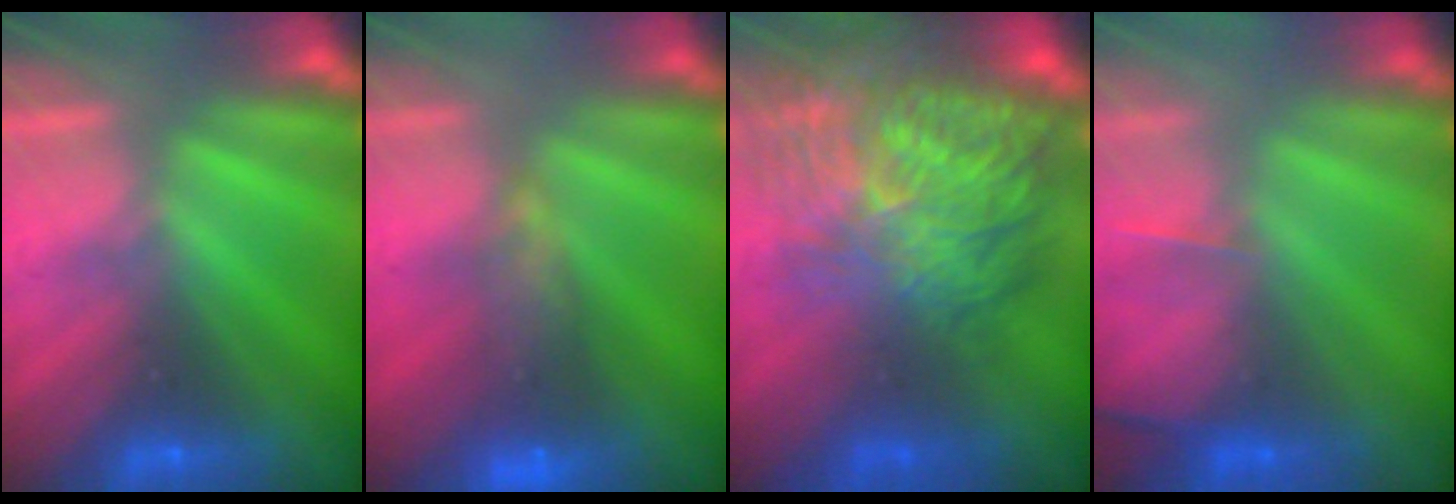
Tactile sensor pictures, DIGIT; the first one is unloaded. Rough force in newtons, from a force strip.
{"total": 6.9}
{"total": 9.0}
{"total": 2.2}